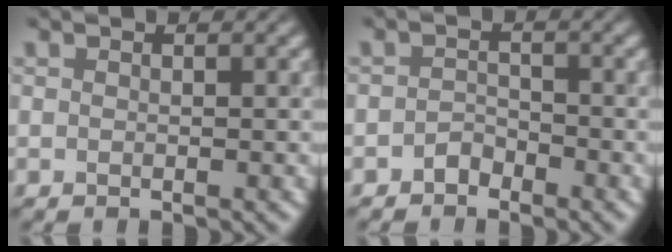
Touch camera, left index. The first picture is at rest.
{"total": 1.2, "force": [-1.0, 0.6, 0.2], "torque": [-0.002, 0.011, -0.021]}